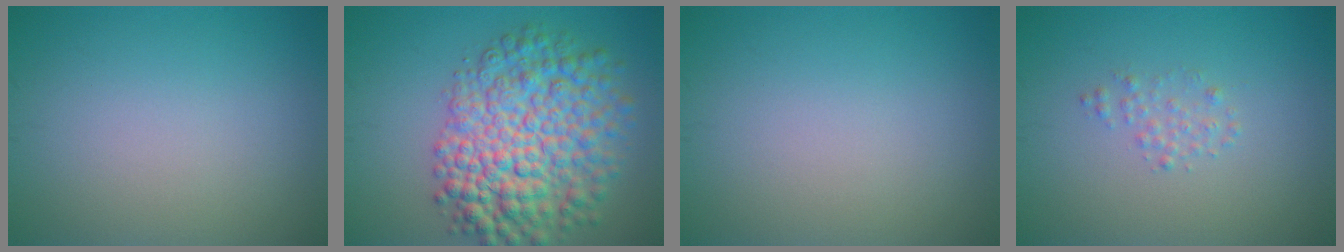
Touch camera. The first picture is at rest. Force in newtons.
{"total": 9.7, "press": 9.6, "slide": 0.3}
{"total": 0.0}
{"total": 1.1, "press": 1.1, "slide": 0.1}